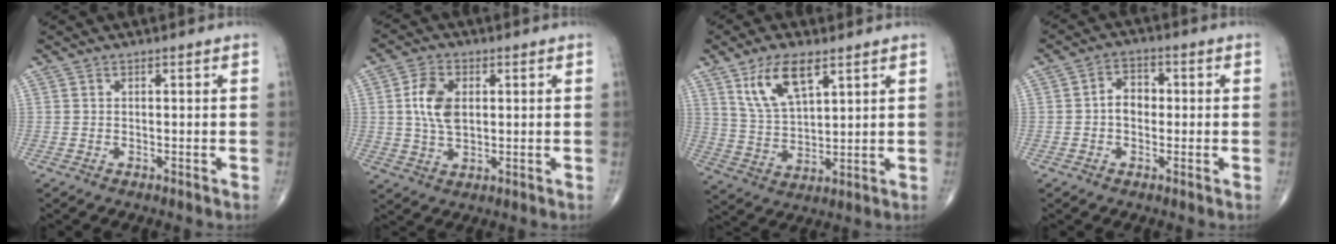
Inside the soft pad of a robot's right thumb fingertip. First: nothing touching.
{"total": 7.6, "force": [1.2, 4.7, 5.8], "torque": [-0.107, -0.001, 0.024]}
{"total": 10.7, "force": [5.8, 4.6, 7.7], "torque": [-0.137, -0.026, 0.120]}
{"total": 4.8, "force": [-0.2, 3.6, 3.1], "torque": [-0.037, 0.018, -0.011]}